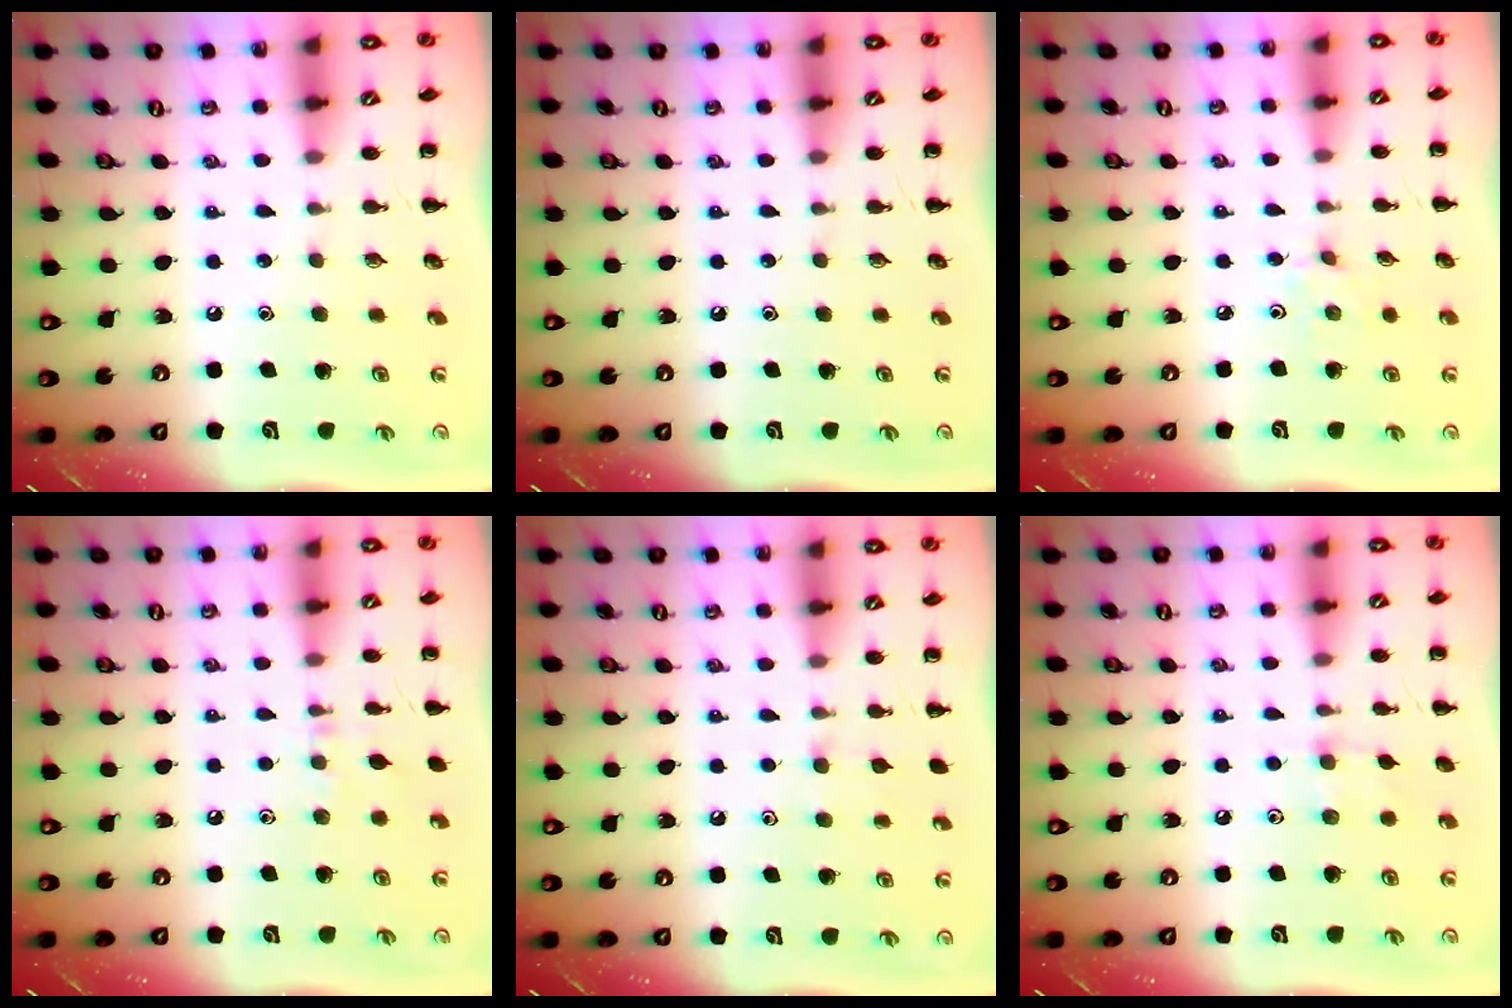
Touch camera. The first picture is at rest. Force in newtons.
{"total": 0.0}
{"total": 2.5, "press": 2.4, "slide": 0.9}
{"total": 5.9, "press": 5.8, "slide": 1.2}
{"total": 5.5, "press": 5.1, "slide": 2.0}
{"total": 3.7, "press": 3.6, "slide": 1.2}